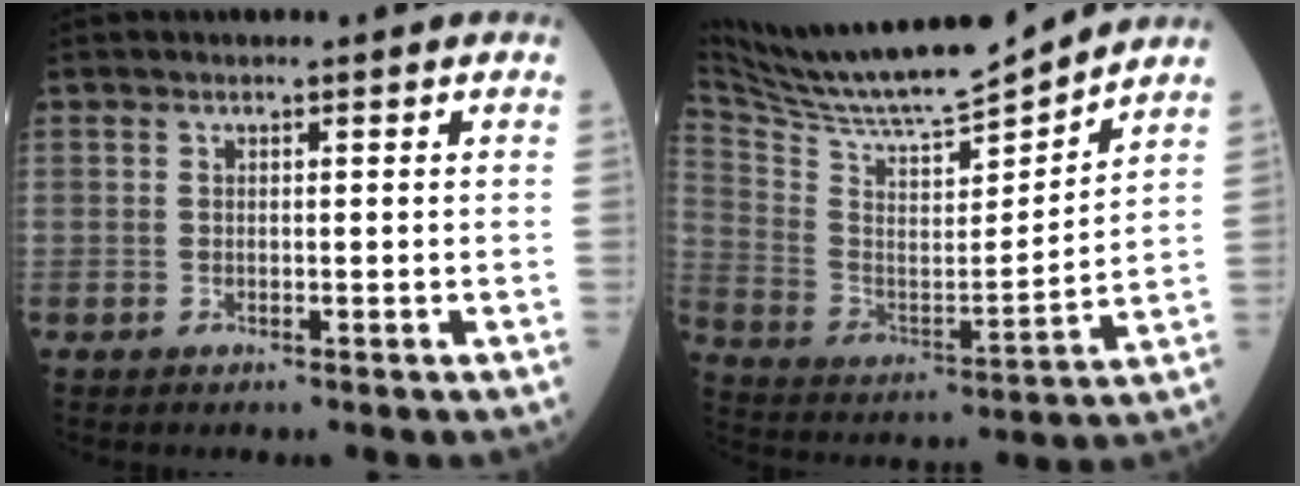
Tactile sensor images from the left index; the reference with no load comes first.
{"total": 17.4, "force": [16.5, 0.4, 5.5], "torque": [-0.119, -0.020, 0.285]}